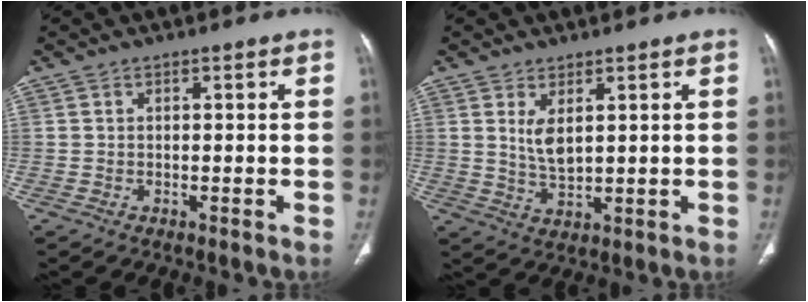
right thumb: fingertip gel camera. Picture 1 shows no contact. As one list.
[{"total": 4.3, "force": [1.6, 1.8, 3.6], "torque": [-0.066, -0.019, 0.040]}]